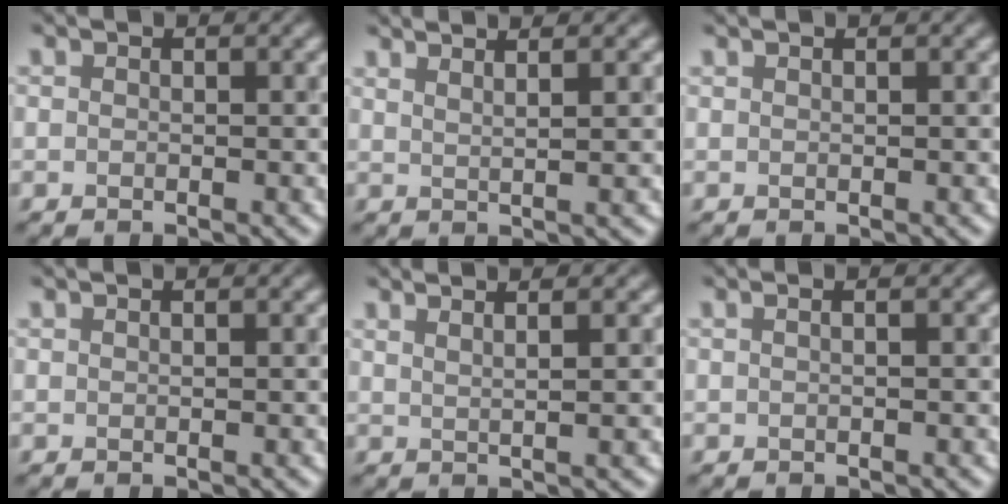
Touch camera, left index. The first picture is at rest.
{"total": 4.3, "force": [3.1, 1.3, 2.6], "torque": [-0.016, 0.029, 0.017]}
{"total": 1.3, "force": [0.9, 0.6, 0.7], "torque": [0.005, 0.000, 0.000]}
{"total": 1.6, "force": [1.1, 0.7, 0.9], "torque": [0.006, 0.001, -0.004]}
{"total": 4.7, "force": [3.2, 1.6, 3.0], "torque": [-0.022, 0.035, 0.018]}
{"total": 2.0, "force": [0.8, 1.2, 1.4], "torque": [0.003, 0.014, -0.017]}